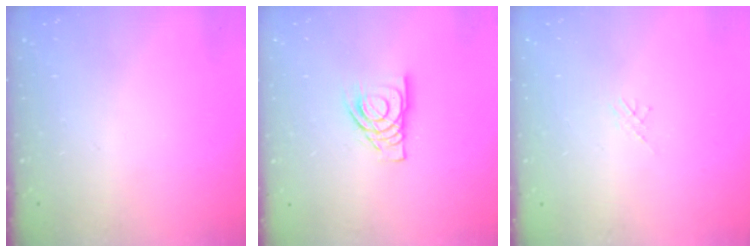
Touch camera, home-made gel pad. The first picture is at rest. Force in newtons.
{"total": 11.3, "press": 11.1, "slide": 1.6}
{"total": 1.1, "press": 1.1, "slide": 0.3}